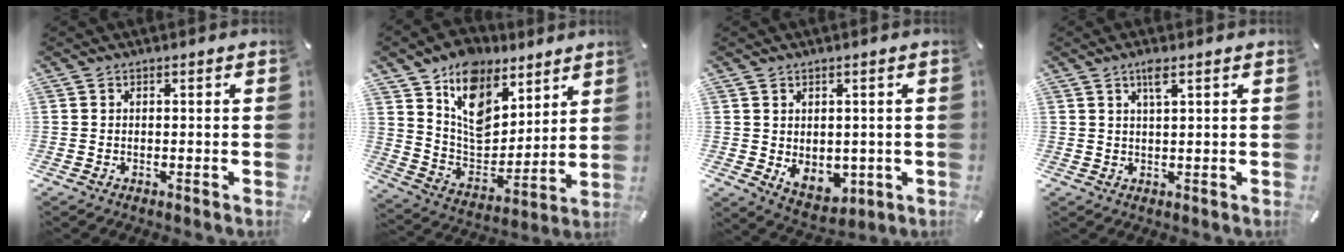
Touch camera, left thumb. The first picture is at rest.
{"total": 13.6, "force": [8.2, 9.7, 4.8], "torque": [-0.082, -0.069, 0.156]}
{"total": 5.7, "force": [0.4, 4.9, 2.7], "torque": [-0.025, -0.006, 0.011]}
{"total": 3.3, "force": [2.0, 0.4, 2.6], "torque": [-0.057, 0.002, 0.033]}